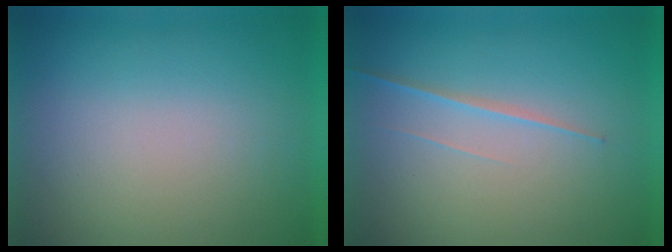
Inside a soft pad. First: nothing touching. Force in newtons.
{"total": 2.0}